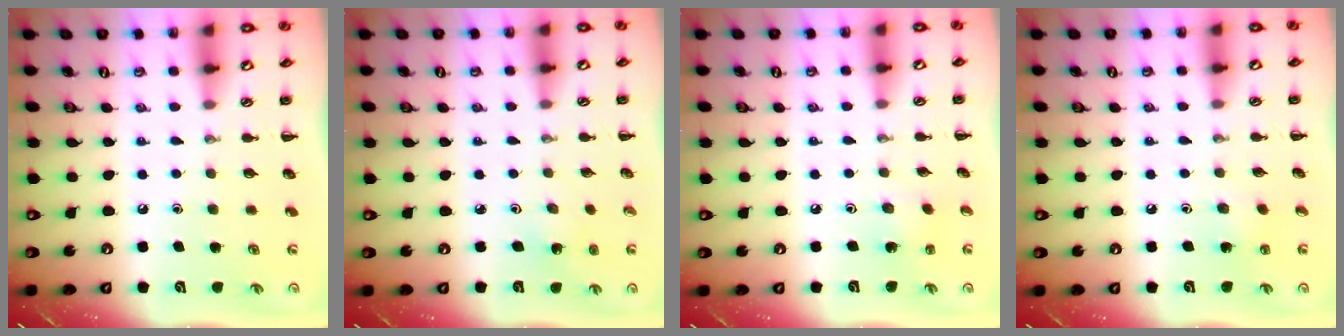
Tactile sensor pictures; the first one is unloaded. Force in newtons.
{"total": 2.1, "press": 2.0, "slide": 0.7}
{"total": 1.4, "press": 1.2, "slide": 0.6}
{"total": 2.7, "press": 2.6, "slide": 0.9}